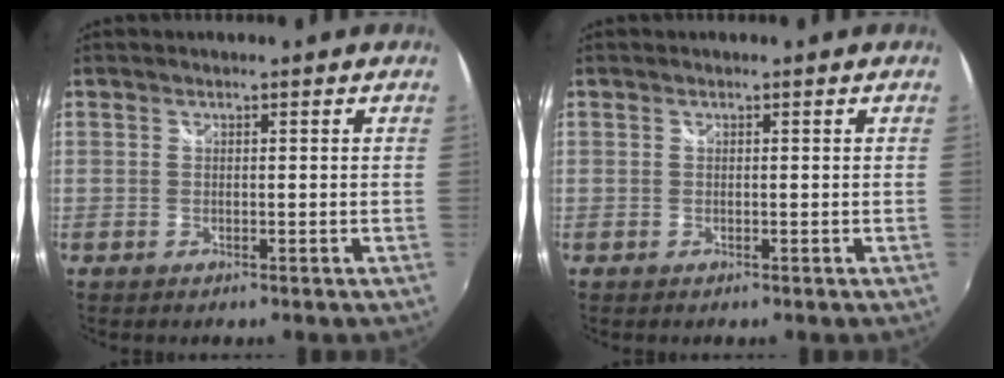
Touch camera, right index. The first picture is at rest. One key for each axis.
{"total": 0.0}